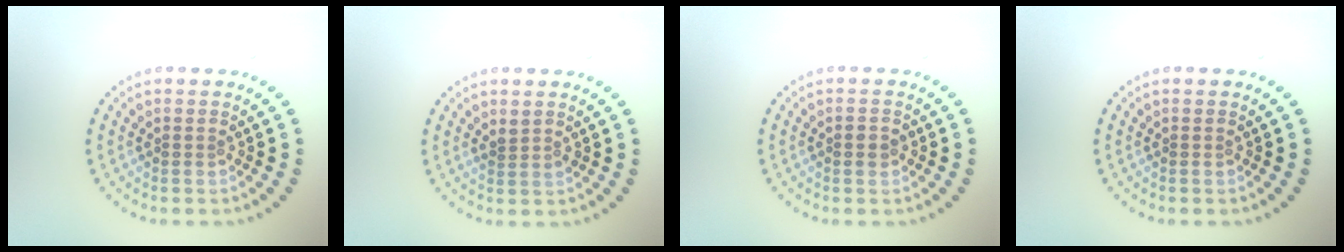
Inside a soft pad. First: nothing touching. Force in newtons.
{"total": 1.1, "press": 0.8, "slide": 0.7}
{"total": 1.0, "press": 1.0, "slide": 0.2}
{"total": 0.0}